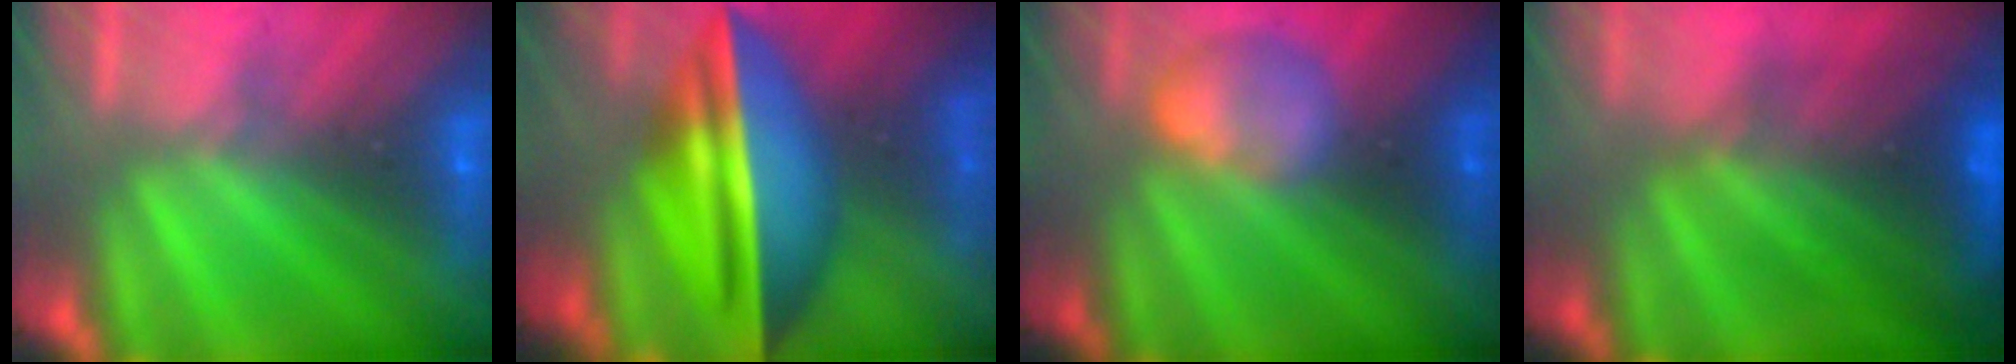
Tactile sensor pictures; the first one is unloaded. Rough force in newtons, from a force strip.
{"total": 7.1}
{"total": 2.6}
{"total": 7.4}